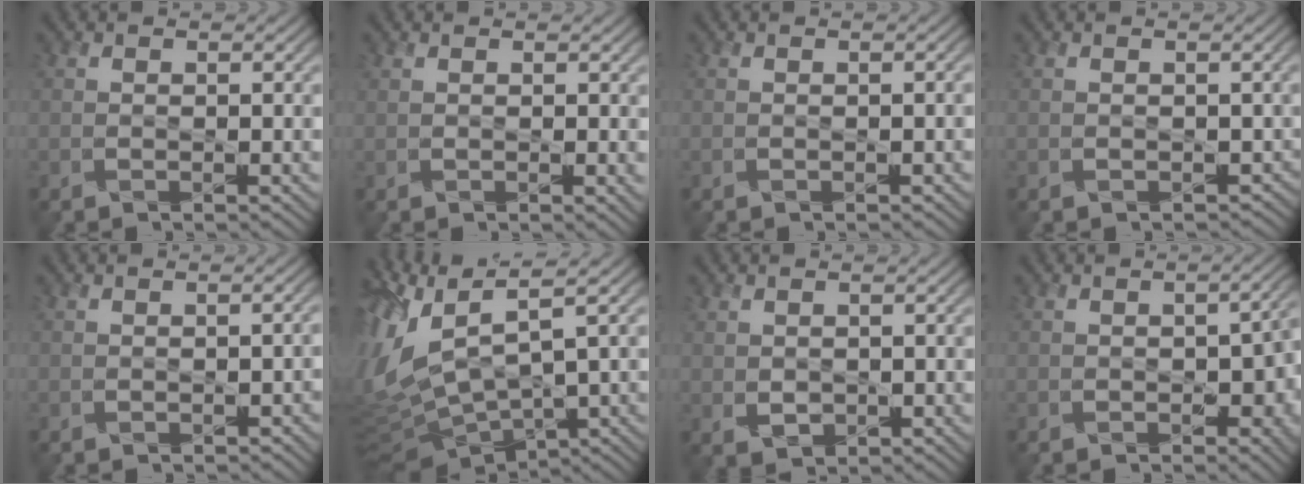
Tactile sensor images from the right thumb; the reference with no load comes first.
{"total": 1.0, "force": [0.6, 0.3, 0.7], "torque": [-0.016, -0.004, 0.019]}
{"total": 0.6, "force": [-0.1, 0.1, 0.6], "torque": [-0.011, 0.004, -0.001]}
{"total": 1.5, "force": [-0.1, 1.3, 0.8], "torque": [-0.014, -0.010, 0.003]}
{"total": 1.3, "force": [-0.4, 0.5, 1.1], "torque": [-0.017, 0.000, -0.003]}
{"total": 13.7, "force": [3.0, 6.0, 11.9], "torque": [-0.302, 0.000, 0.080]}
{"total": 1.6, "force": [0.4, 1.3, 0.9], "torque": [-0.028, -0.007, 0.013]}
{"total": 5.8, "force": [-1.2, 3.5, 4.5], "torque": [-0.061, -0.016, -0.008]}